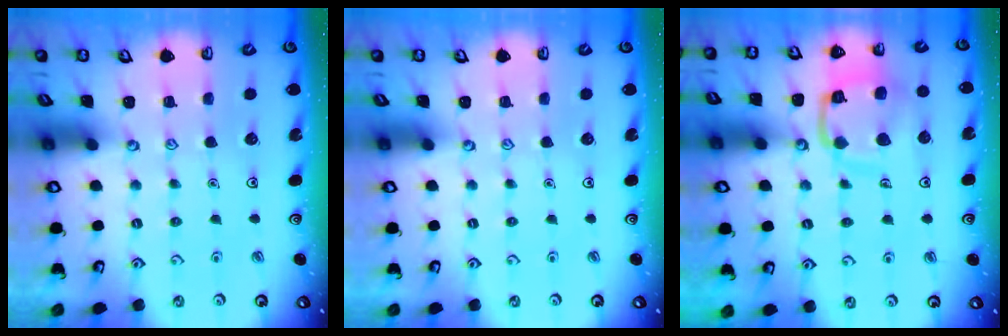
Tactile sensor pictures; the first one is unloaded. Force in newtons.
{"total": 0.0}
{"total": 13.3, "press": 13.2, "slide": 1.5}